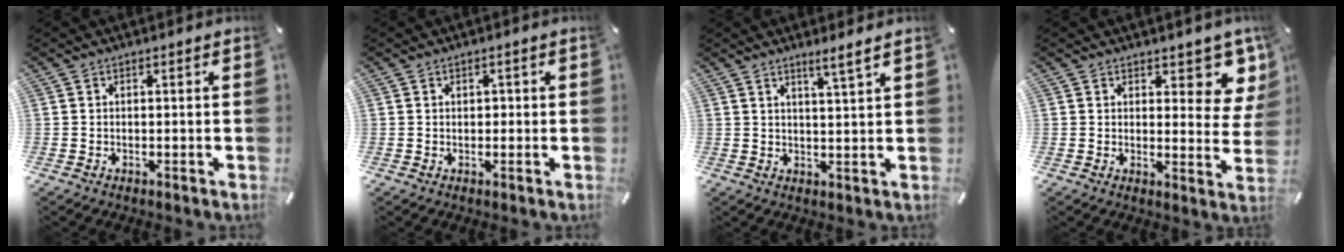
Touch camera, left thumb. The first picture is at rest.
{"total": 1.1, "force": [0.1, 1.0, 0.6], "torque": [-0.005, 0.002, -0.002]}
{"total": 3.6, "force": [2.9, -0.5, 2.1], "torque": [-0.048, -0.014, 0.051]}
{"total": 8.4, "force": [6.1, 4.0, 4.1], "torque": [-0.026, -0.053, 0.103]}